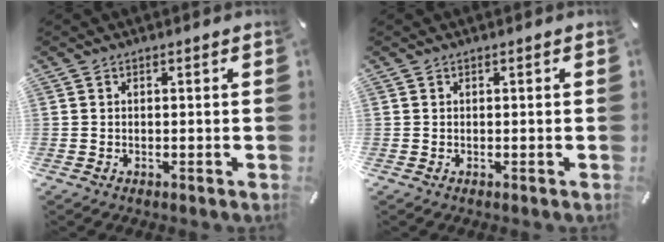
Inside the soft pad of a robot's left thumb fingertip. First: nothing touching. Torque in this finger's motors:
{"motor_torque": [0.00, 0.00, 0.00, 0.00, -0.01]}